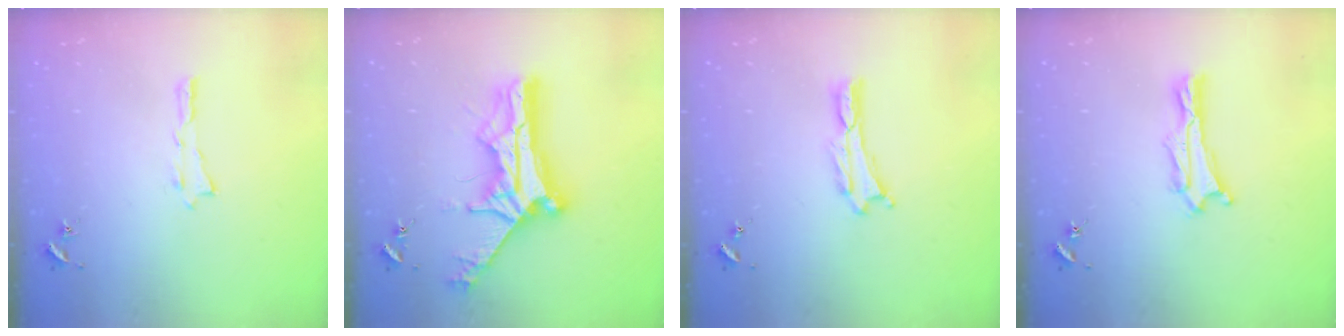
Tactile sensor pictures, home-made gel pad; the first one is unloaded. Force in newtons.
{"total": 14.7, "press": 14.7, "slide": 1.3}
{"total": 0.0}
{"total": 0.9, "press": 0.9, "slide": 0.2}